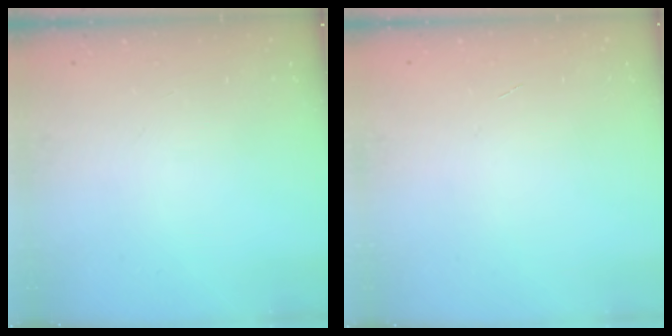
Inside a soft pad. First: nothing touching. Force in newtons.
{"total": 0.0}